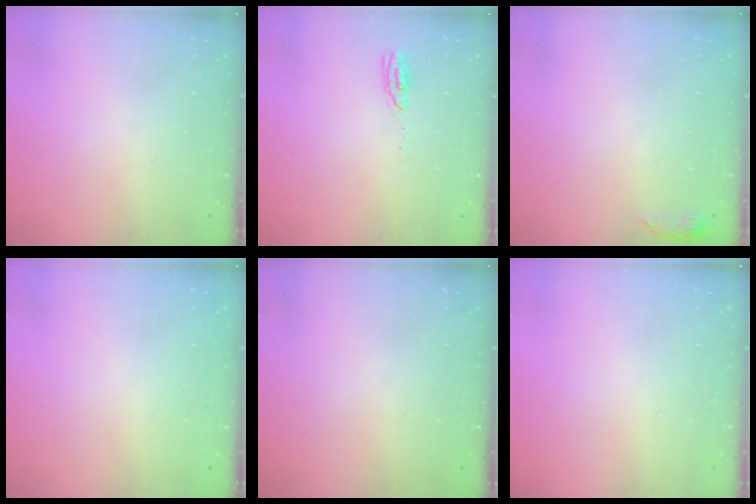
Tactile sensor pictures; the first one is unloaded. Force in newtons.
{"total": 9.3, "press": 5.1, "slide": 7.7}
{"total": 2.9, "press": 2.8, "slide": 0.6}
{"total": 0.0}
{"total": 0.0}
{"total": 0.0}